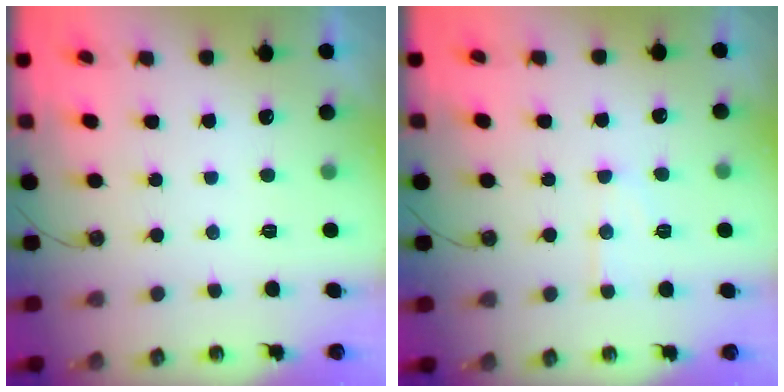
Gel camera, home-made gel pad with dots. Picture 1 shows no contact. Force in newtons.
{"total": 7.9, "press": 7.9, "slide": 0.6}